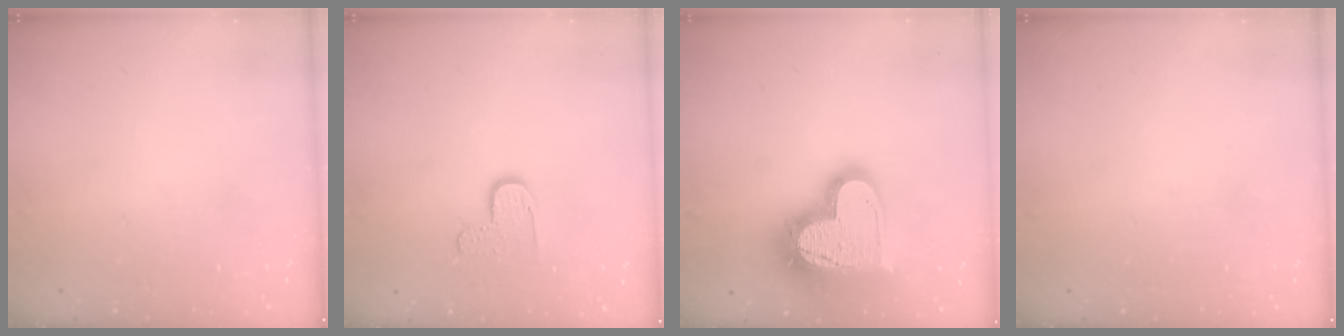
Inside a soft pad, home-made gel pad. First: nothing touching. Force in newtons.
{"total": 7.0, "press": 7.0, "slide": 0.2}
{"total": 21.1, "press": 21.0, "slide": 1.7}
{"total": 0.0}